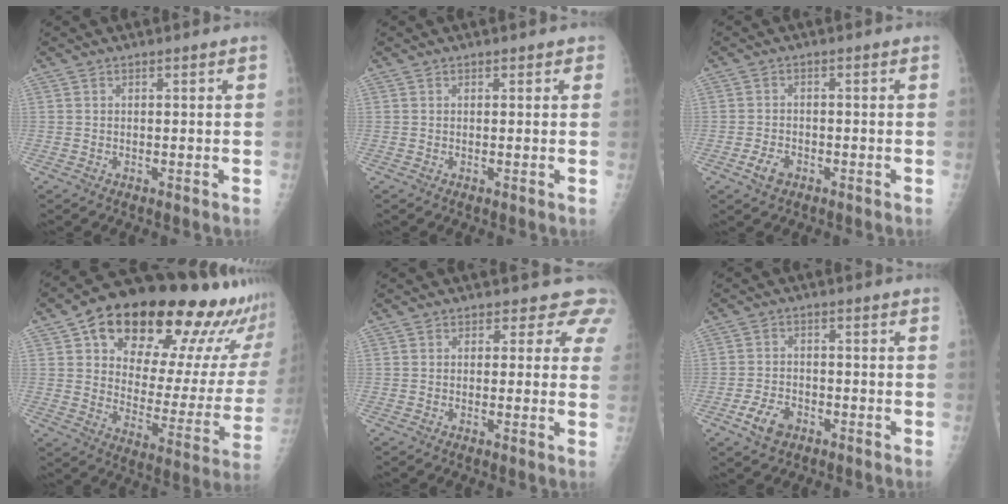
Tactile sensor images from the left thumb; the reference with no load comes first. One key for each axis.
{"total": 0.7, "fx": 0.4, "fy": 0.6, "fz": 0.0, "tx": 0.010, "ty": 0.000, "tz": 0.001}
{"total": 3.2, "fx": -1.7, "fy": 2.1, "fz": 1.8, "tx": -0.031, "ty": 0.007, "tz": -0.029}
{"total": 29.3, "fx": 19.9, "fy": 12.0, "fz": 17.8, "tx": -0.220, "ty": -0.066, "tz": 0.277}
{"total": 4.6, "fx": 3.6, "fy": 3.0, "fz": 0.1, "tx": 0.036, "ty": -0.013, "tz": 0.012}
{"total": 5.2, "fx": -2.8, "fy": 3.4, "fz": 2.9, "tx": -0.051, "ty": 0.013, "tz": -0.049}